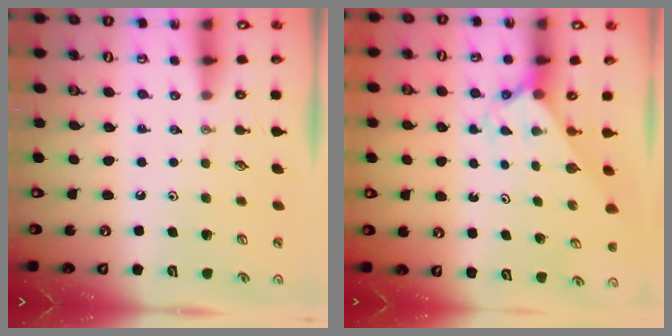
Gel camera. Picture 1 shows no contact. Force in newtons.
{"total": 2.0, "press": 2.0, "slide": 0.1}